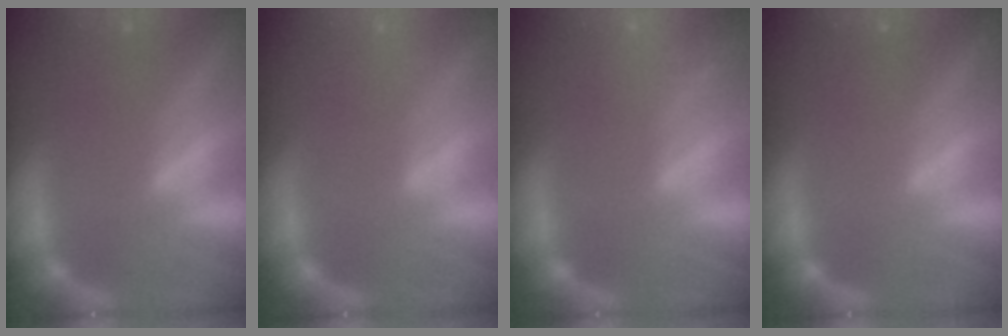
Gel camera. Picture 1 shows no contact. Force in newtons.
{"total": 1.9}
{"total": 5.5}
{"total": 0.0}